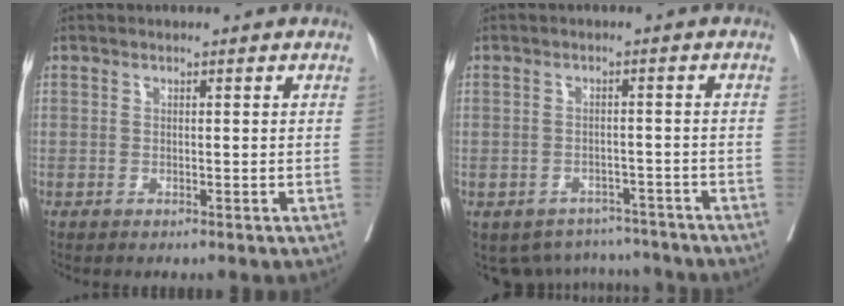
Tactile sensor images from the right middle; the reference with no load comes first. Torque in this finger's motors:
{"motor_torque": [-0.40, -0.57, 0.02, -0.01]}